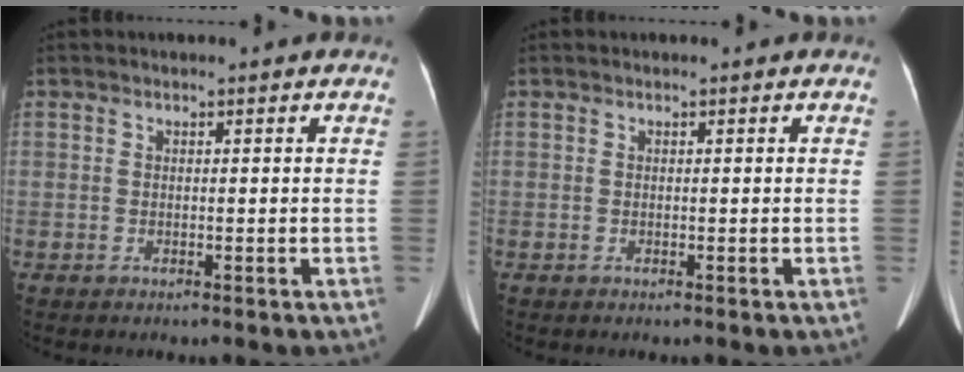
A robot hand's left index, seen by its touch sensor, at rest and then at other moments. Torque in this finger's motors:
{"motor_torque": [0.14, 0.02, 0.00, 0.02]}